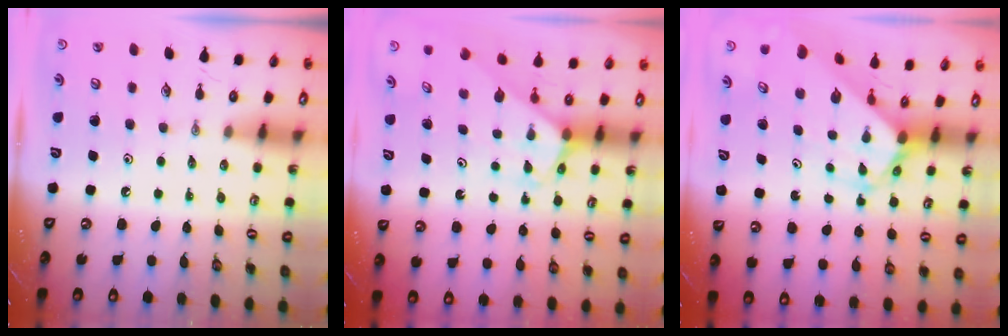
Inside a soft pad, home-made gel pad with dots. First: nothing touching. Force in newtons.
{"total": 2.3, "press": 2.3, "slide": 0.2}
{"total": 3.1, "press": 3.0, "slide": 0.3}